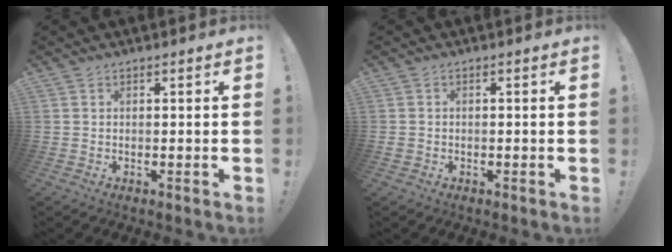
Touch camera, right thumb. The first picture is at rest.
{"total": 1.0, "force": [-0.2, 1.0, 0.3], "torque": [-0.012, 0.006, -0.001]}